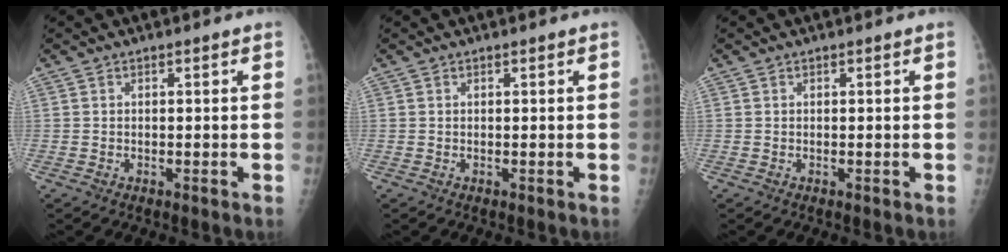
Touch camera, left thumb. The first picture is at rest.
{"total": 0.0}
{"total": 0.0}